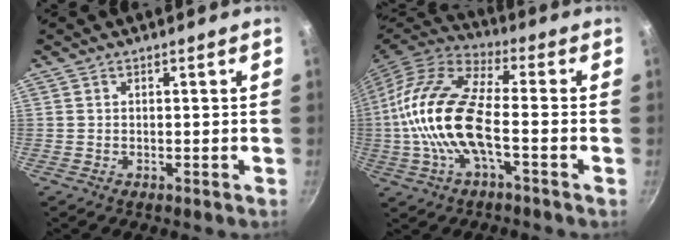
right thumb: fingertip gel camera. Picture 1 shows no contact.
{"total": 17.6, "force": [-2.6, 7.1, 15.9], "torque": [-0.312, 0.033, -0.065]}